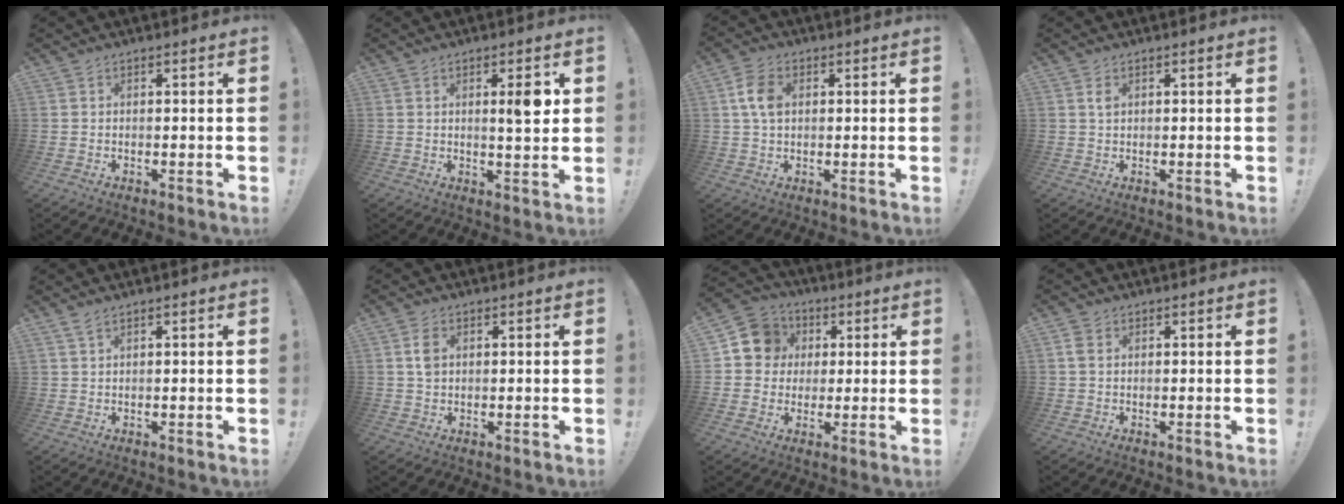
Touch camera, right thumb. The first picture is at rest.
{"total": 5.8, "force": [1.6, 1.1, 5.5], "torque": [-0.084, -0.008, 0.018]}
{"total": 7.6, "force": [1.4, 5.3, 5.3], "torque": [-0.106, 0.008, 0.028]}
{"total": 1.8, "force": [0.8, 1.0, 1.3], "torque": [-0.029, 0.003, 0.014]}
{"total": 1.9, "force": [1.3, 0.5, 1.3], "torque": [-0.034, 0.003, 0.026]}
{"total": 3.9, "force": [0.8, 2.5, 2.9], "torque": [-0.051, 0.005, 0.016]}
{"total": 10.7, "force": [2.1, 10.0, 3.2], "torque": [-0.044, 0.005, 0.047]}
{"total": 2.6, "force": [1.0, 1.8, 1.6], "torque": [-0.034, 0.007, 0.019]}